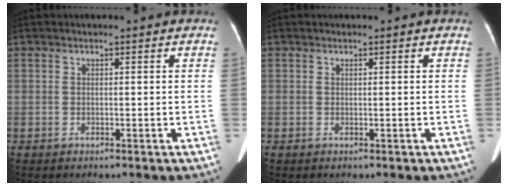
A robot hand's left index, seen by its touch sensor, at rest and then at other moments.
{"total": 0.0}